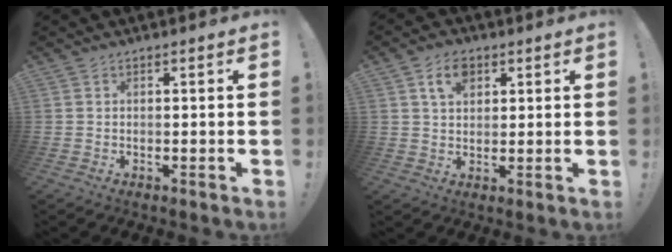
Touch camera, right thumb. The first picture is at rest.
{"total": 7.0, "force": [3.4, 4.5, 4.1], "torque": [-0.059, -0.001, 0.060]}